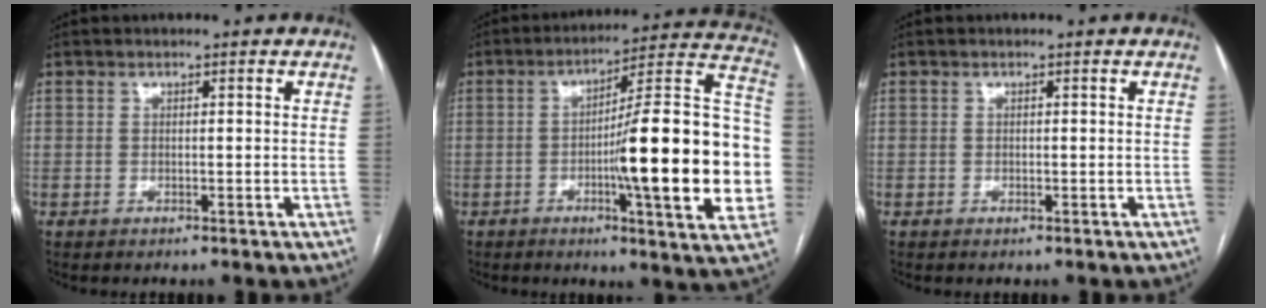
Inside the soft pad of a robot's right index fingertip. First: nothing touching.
{"total": 23.3, "force": [-3.5, 2.0, 22.9], "torque": [-0.260, 0.019, -0.051]}
{"total": 0.0}